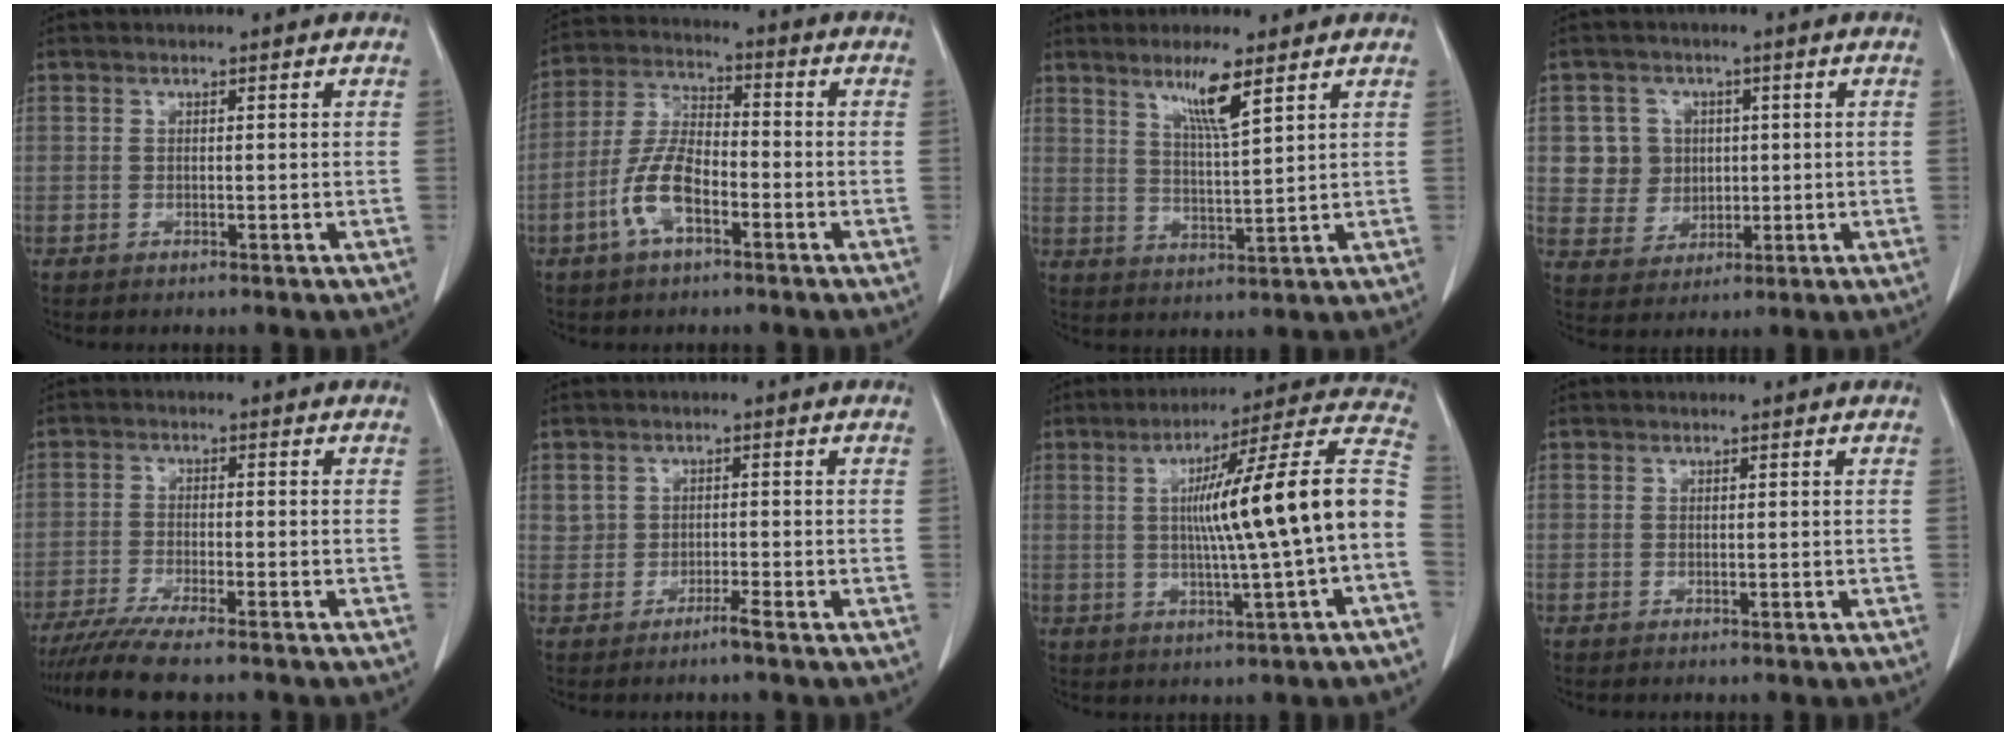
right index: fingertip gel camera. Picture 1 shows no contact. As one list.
[{"total": 8.7, "force": [-3.7, 3.5, 7.1], "torque": [-0.158, 0.010, -0.074]}, {"total": 6.2, "force": [3.8, -0.2, 4.9], "torque": [-0.090, -0.009, 0.072]}, {"total": 6.6, "force": [1.3, 6.4, 1.0], "torque": [-0.018, 0.017, 0.029]}, {"total": 7.8, "force": [-6.6, -0.1, 4.1], "torque": [-0.061, -0.020, -0.109]}, {"total": 1.4, "force": [-0.8, 0.5, 1.1], "torque": [-0.019, 0.003, -0.012]}, {"total": 17.5, "force": [-0.5, -0.5, 17.5], "torque": [-0.249, 0.027, -0.011]}, {"total": 0.0}]